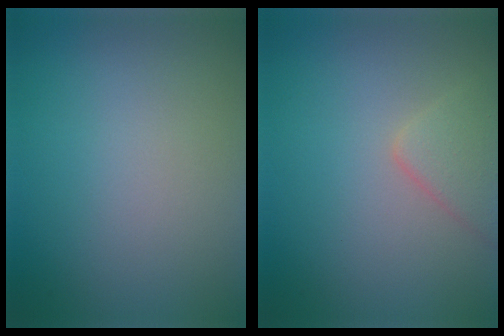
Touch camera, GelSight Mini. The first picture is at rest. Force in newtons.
{"total": 2.4, "press": 2.4, "slide": 0.1}